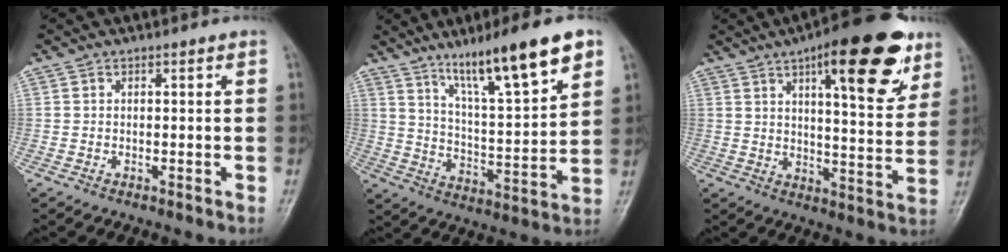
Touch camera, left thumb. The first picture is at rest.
{"total": 17.4, "force": [10.9, 2.8, 13.2], "torque": [-0.200, -0.051, 0.185]}
{"total": 19.6, "force": [10.6, 6.3, 15.3], "torque": [-0.177, -0.036, 0.146]}